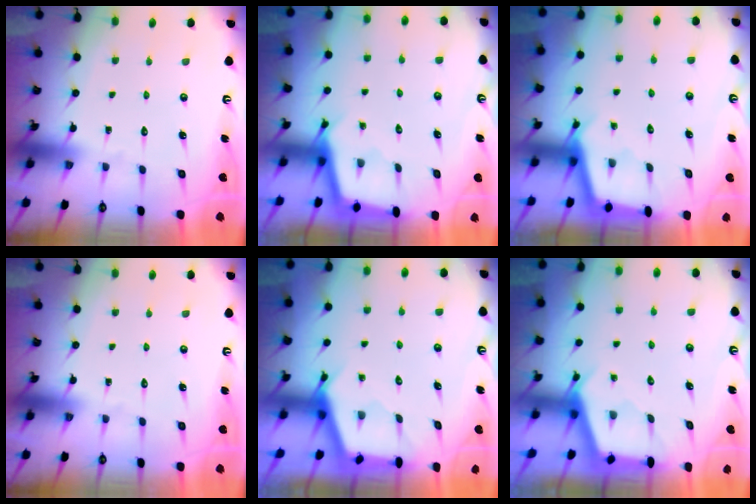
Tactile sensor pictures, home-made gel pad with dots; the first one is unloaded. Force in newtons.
{"total": 2.3, "press": 2.3, "slide": 0.2}
{"total": 2.9, "press": 2.9, "slide": 0.3}
{"total": 0.0}
{"total": 2.6, "press": 2.6, "slide": 0.3}
{"total": 2.6, "press": 2.6, "slide": 0.4}